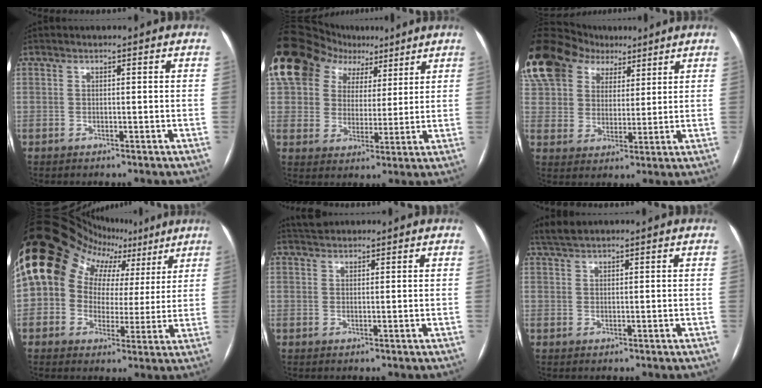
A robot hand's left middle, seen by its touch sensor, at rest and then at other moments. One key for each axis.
{"total": 18.7, "fx": 10.7, "fy": 12.8, "fz": 8.4, "tx": -0.183, "ty": 0.084, "tz": 0.190}
{"total": 26.7, "fx": 15.8, "fy": 18.1, "fz": 11.6, "tx": -0.343, "ty": 0.096, "tz": 0.295}
{"total": 19.8, "fx": 8.3, "fy": 15.0, "fz": 9.9, "tx": -0.165, "ty": 0.095, "tz": 0.128}
{"total": 3.0, "fx": 2.8, "fy": 0.8, "fz": 0.7, "tx": -0.015, "ty": 0.025, "tz": 0.051}
{"total": 2.9, "fx": 2.6, "fy": 0.4, "fz": 1.2, "tx": -0.030, "ty": 0.016, "tz": 0.056}